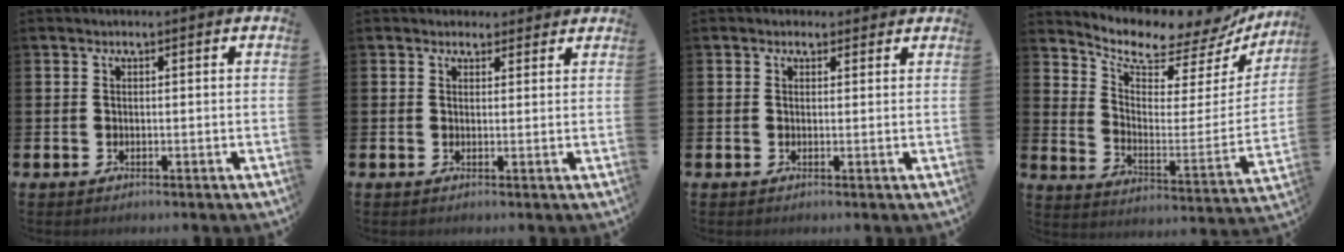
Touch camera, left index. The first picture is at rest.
{"total": 2.2, "force": [2.0, 0.9, -0.1], "torque": [0.019, -0.009, 0.034]}
{"total": 1.4, "force": [1.1, 0.9, 0.0], "torque": [0.009, 0.003, 0.018]}
{"total": 8.2, "force": [7.4, 2.7, 2.2], "torque": [-0.070, -0.068, 0.122]}